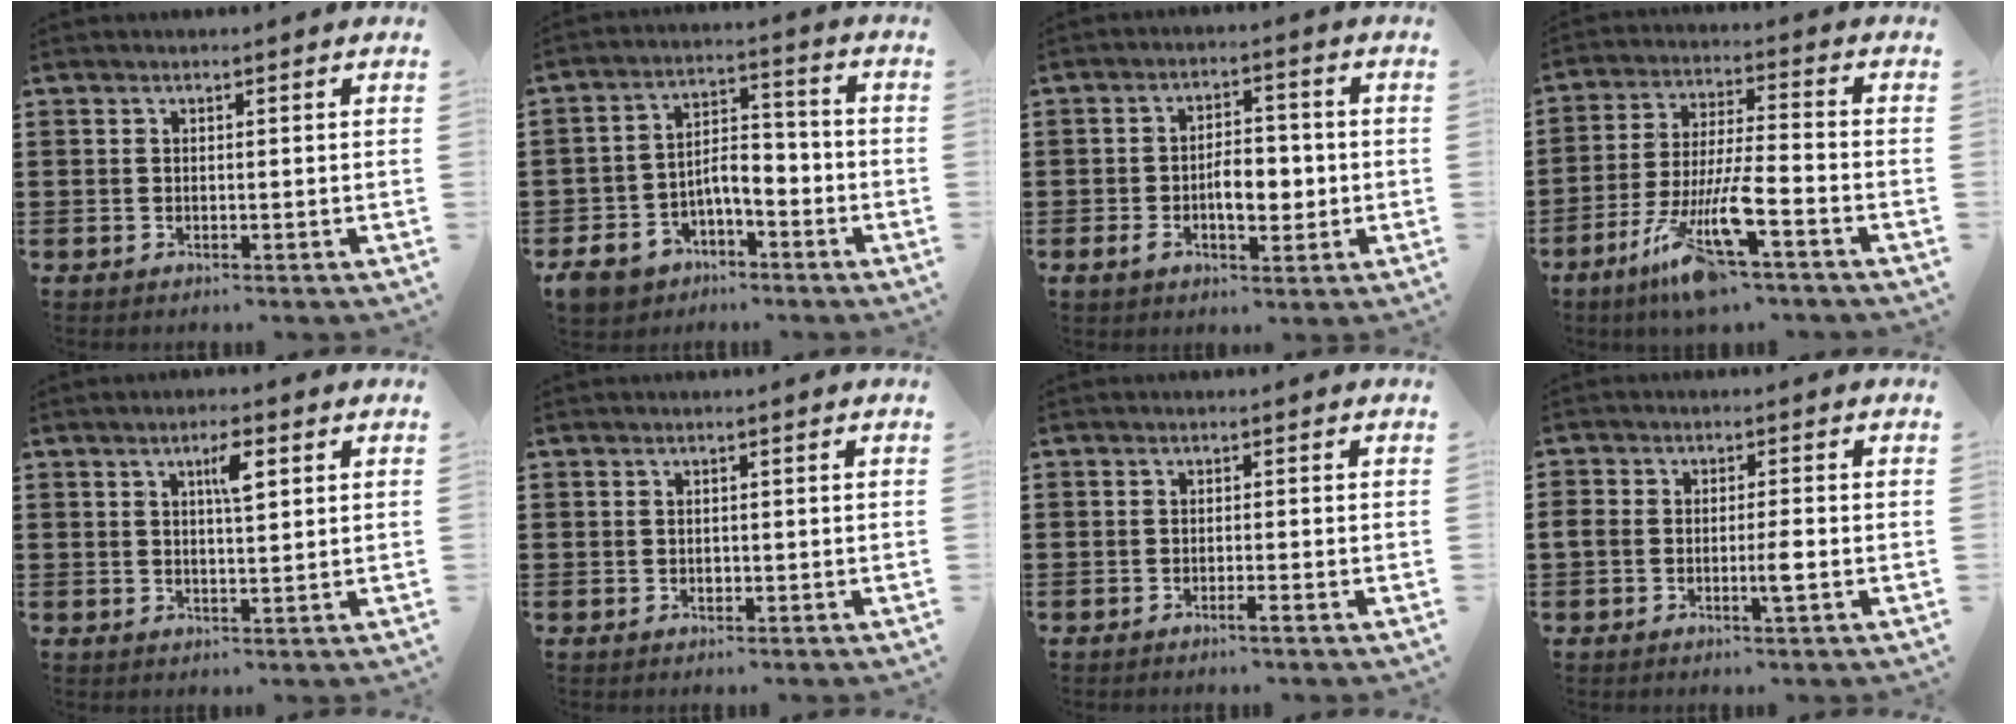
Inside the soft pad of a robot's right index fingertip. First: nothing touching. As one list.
[{"total": 6.1, "force": [-3.6, 3.8, 3.1], "torque": [-0.070, 0.017, -0.074]}, {"total": 6.2, "force": [-1.1, 3.5, 5.0], "torque": [-0.076, 0.005, -0.025]}, {"total": 12.4, "force": [-7.7, 1.7, 9.6], "torque": [-0.211, -0.014, -0.148]}, {"total": 3.9, "force": [1.5, 0.9, 3.5], "torque": [-0.057, 0.003, 0.019]}, {"total": 0.6, "force": [-0.1, 0.5, 0.4], "torque": [-0.009, 0.000, -0.002]}, {"total": 1.4, "force": [-1.0, -0.1, 1.0], "torque": [-0.018, -0.005, -0.018]}, {"total": 3.3, "force": [-1.2, 0.9, 2.9], "torque": [-0.066, -0.002, -0.027]}]